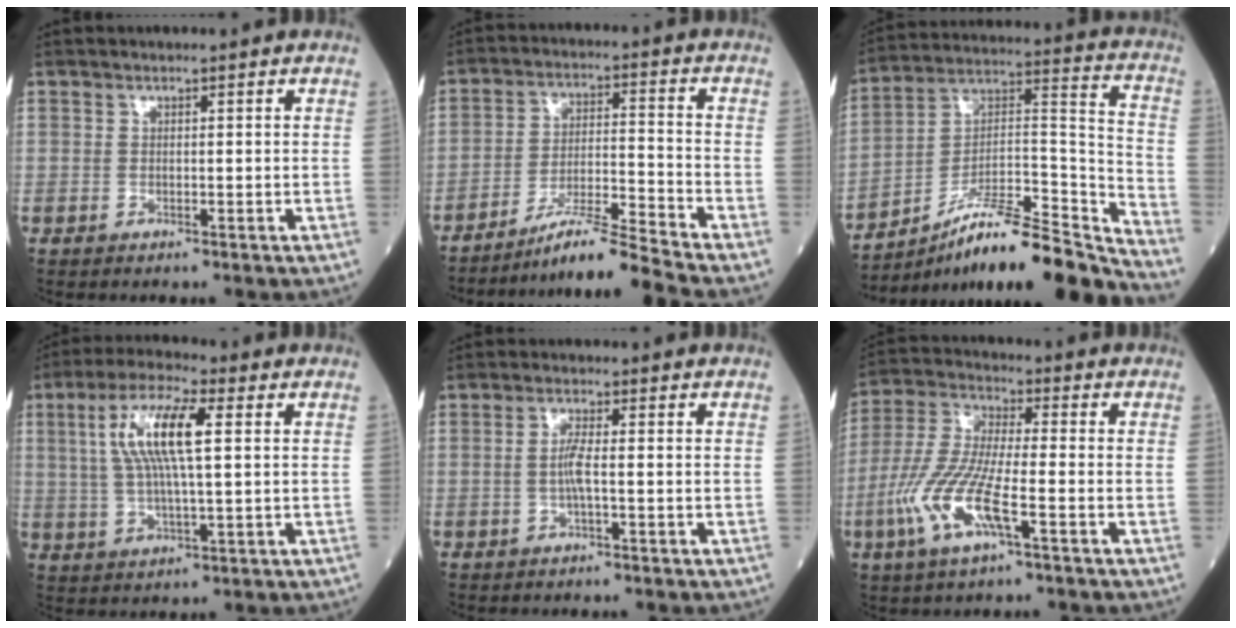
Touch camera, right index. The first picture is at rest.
{"total": 9.4, "force": [-8.4, -3.1, 2.9], "torque": [-0.050, -0.007, -0.152]}
{"total": 21.2, "force": [-18.4, 0.6, 10.5], "torque": [-0.138, 0.035, -0.301]}
{"total": 10.9, "force": [2.6, 1.9, 10.4], "torque": [-0.214, 0.014, 0.047]}
{"total": 2.7, "force": [-0.4, 0.0, 2.7], "torque": [-0.057, -0.001, -0.009]}
{"total": 11.9, "force": [-4.3, 2.1, 10.9], "torque": [-0.243, -0.007, -0.086]}